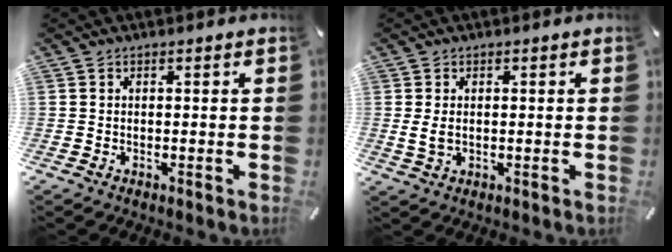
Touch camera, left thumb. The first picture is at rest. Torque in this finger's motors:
{"motor_torque": [0.04, -0.13, 0.11, 0.30, 0.09]}